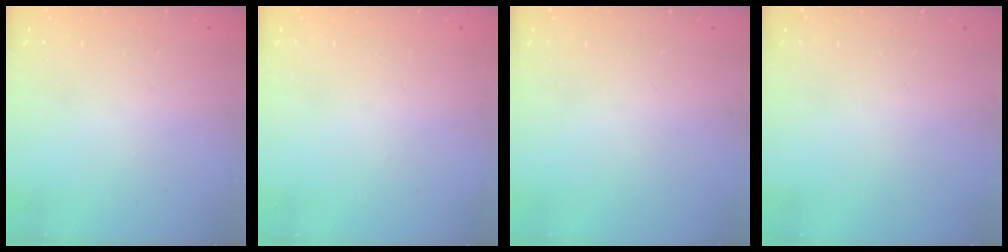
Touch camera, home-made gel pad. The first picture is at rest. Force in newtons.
{"total": 1.0, "press": 0.0, "slide": 1.0}
{"total": 0.0}
{"total": 0.0}